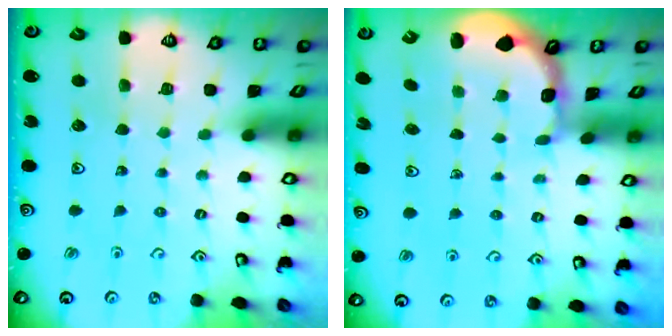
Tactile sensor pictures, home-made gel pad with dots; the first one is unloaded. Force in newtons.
{"total": 1.6, "press": 1.5, "slide": 0.4}